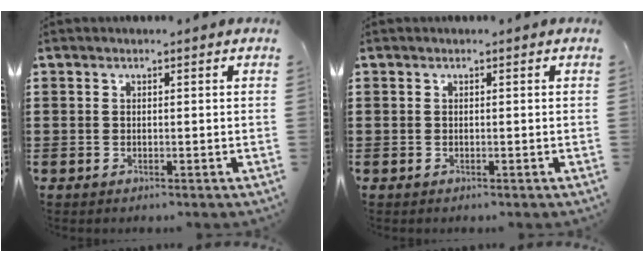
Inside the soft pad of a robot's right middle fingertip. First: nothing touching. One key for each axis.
{"total": 0.0}